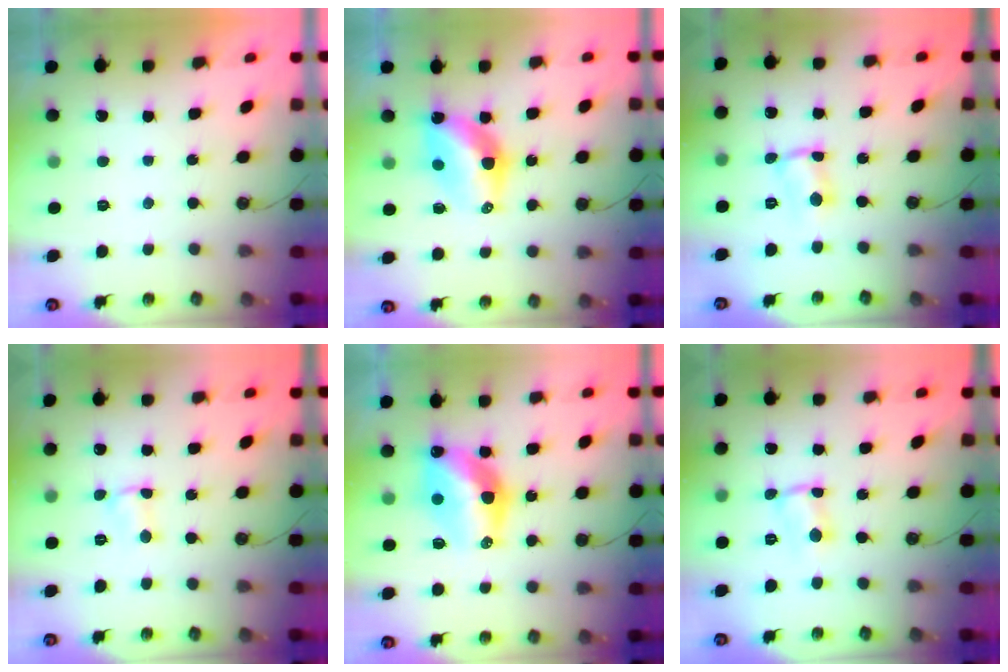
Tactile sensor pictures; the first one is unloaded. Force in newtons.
{"total": 10.1, "press": 10.1, "slide": 1.0}
{"total": 1.8, "press": 1.6, "slide": 0.7}
{"total": 1.9, "press": 1.9, "slide": 0.3}
{"total": 12.7, "press": 12.7, "slide": 1.1}
{"total": 2.9, "press": 1.3, "slide": 2.6}